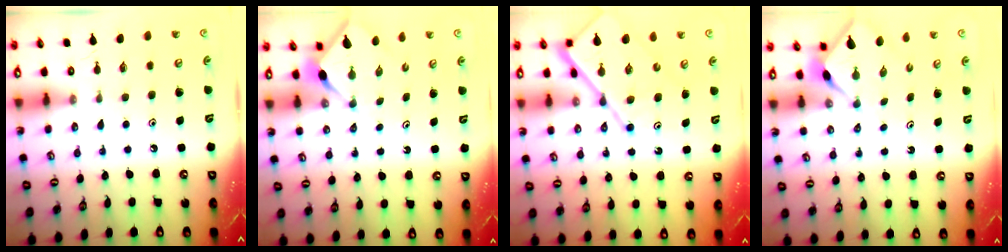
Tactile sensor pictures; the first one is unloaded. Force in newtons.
{"total": 2.9, "press": 2.9, "slide": 0.3}
{"total": 12.3, "press": 12.2, "slide": 1.3}
{"total": 2.4, "press": 2.4, "slide": 0.3}